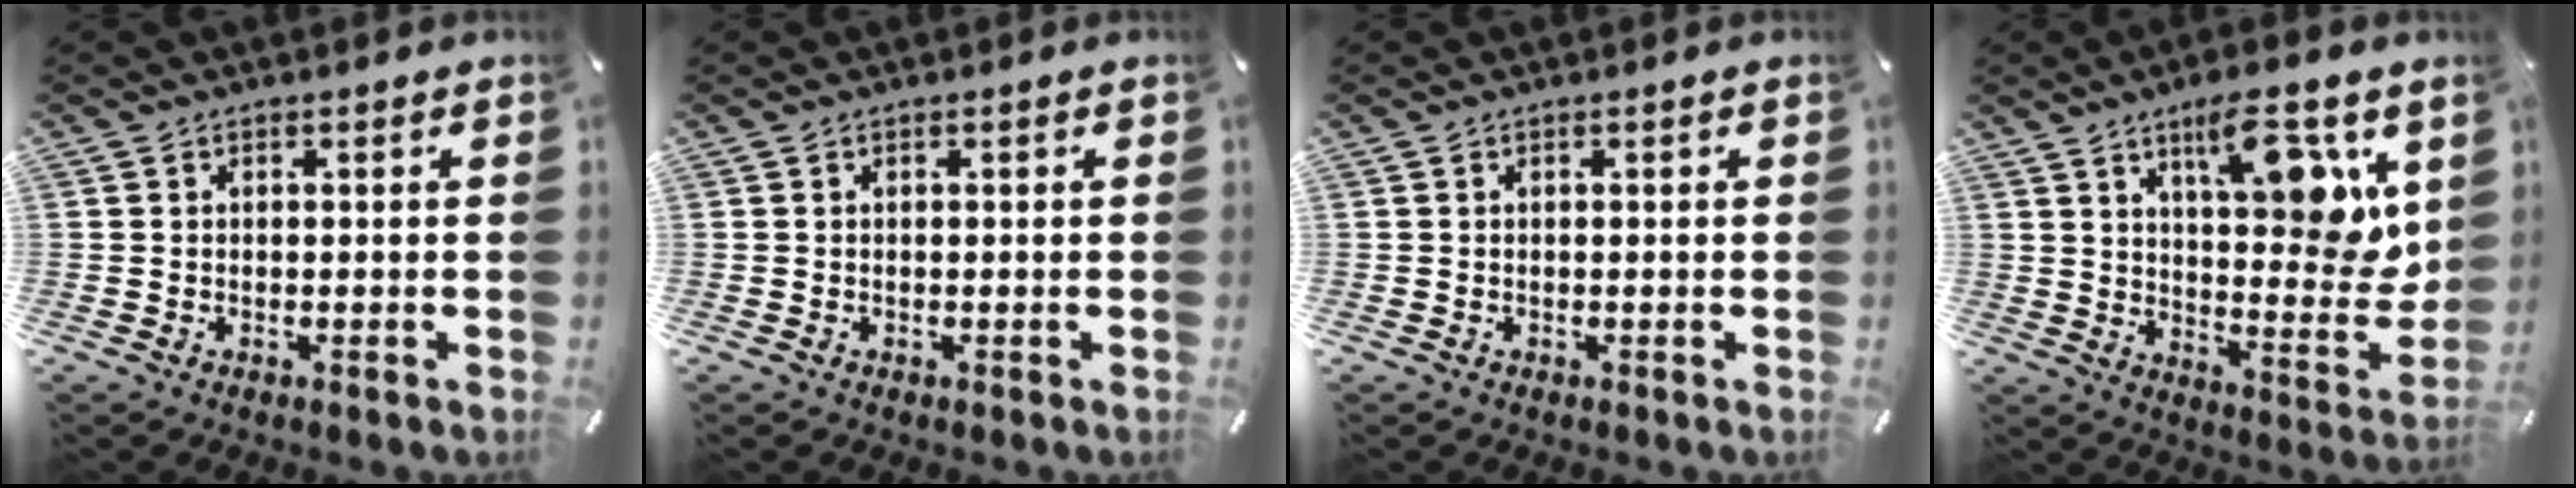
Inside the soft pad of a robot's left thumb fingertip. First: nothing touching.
{"total": 0.0}
{"total": 0.0}
{"total": 15.5, "force": [8.8, 5.8, 11.5], "torque": [-0.141, -0.062, 0.141]}